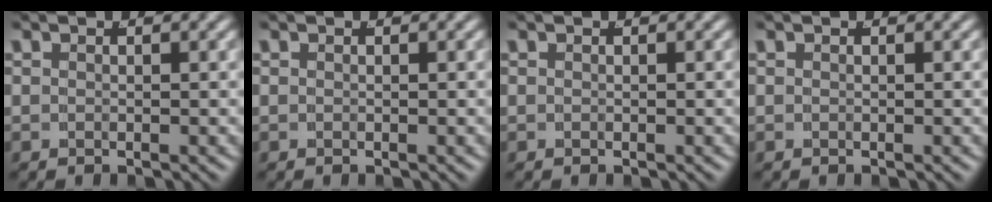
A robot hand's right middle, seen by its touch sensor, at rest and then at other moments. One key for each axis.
{"total": 0.0}
{"total": 0.0}
{"total": 0.0}